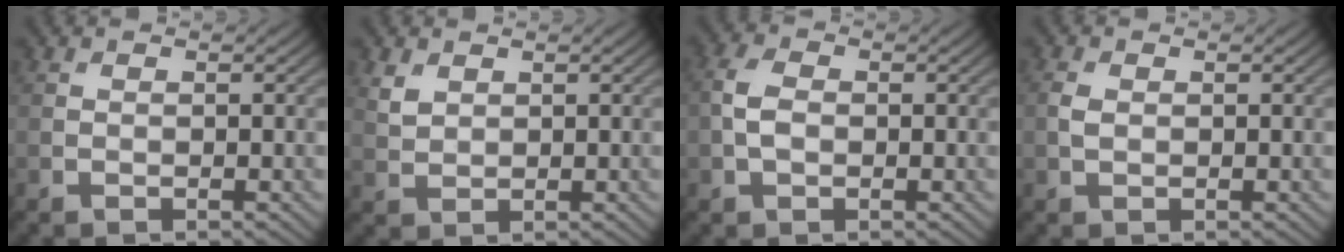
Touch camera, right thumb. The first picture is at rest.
{"total": 2.3, "force": [1.4, 1.5, 1.0], "torque": [-0.030, -0.003, 0.031]}
{"total": 3.3, "force": [-0.2, 2.3, 2.4], "torque": [-0.060, 0.004, -0.010]}
{"total": 1.5, "force": [0.1, 1.0, 1.1], "torque": [-0.030, 0.001, 0.002]}